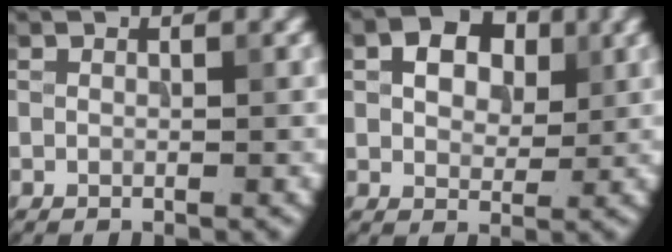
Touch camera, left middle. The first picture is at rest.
{"total": 4.3, "force": [1.4, 3.0, 2.7], "torque": [-0.047, 0.006, 0.017]}